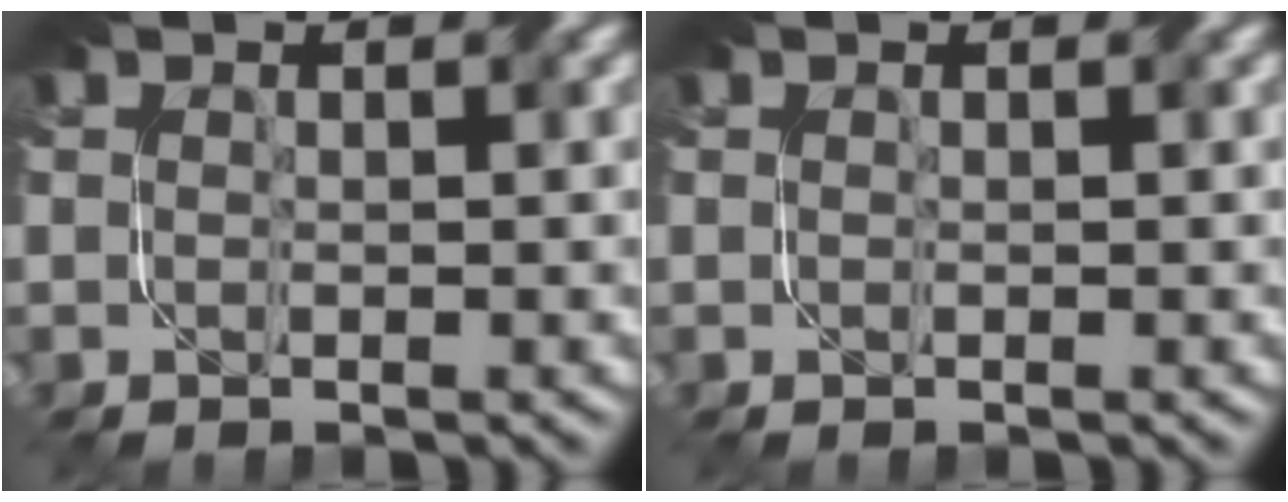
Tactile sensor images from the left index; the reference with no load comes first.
{"total": 0.0}